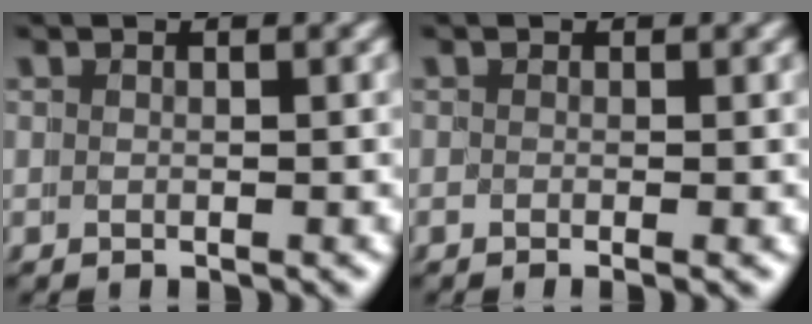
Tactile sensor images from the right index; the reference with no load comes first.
{"total": 1.1, "force": [-0.4, -0.4, 0.9], "torque": [-0.004, 0.001, -0.010]}